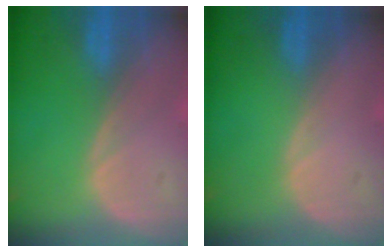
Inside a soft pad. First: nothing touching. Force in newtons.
{"total": 0.0}